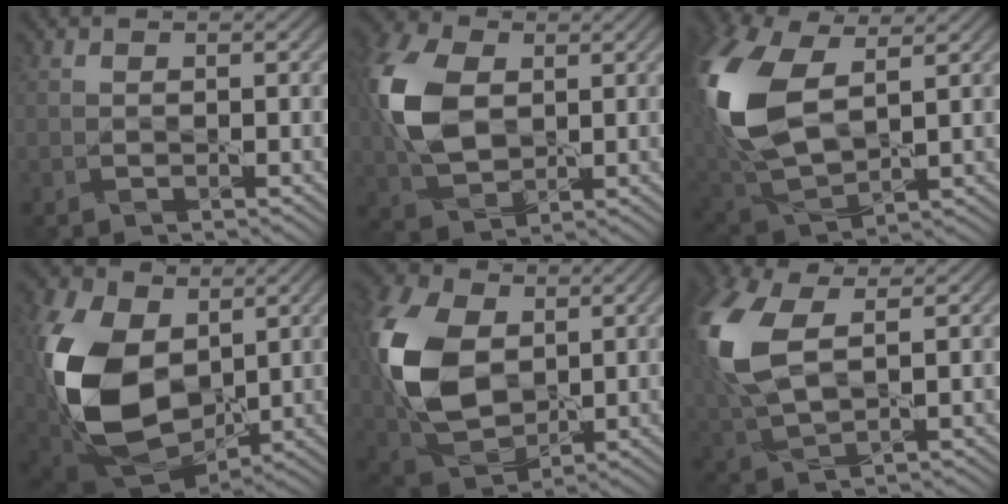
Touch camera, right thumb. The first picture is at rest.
{"total": 11.1, "force": [1.6, 7.3, 8.1], "torque": [-0.228, 0.012, 0.028]}
{"total": 15.1, "force": [3.5, 8.4, 12.0], "torque": [-0.316, 0.003, 0.076]}
{"total": 15.8, "force": [1.3, 10.8, 11.4], "torque": [-0.295, -0.013, 0.027]}
{"total": 13.3, "force": [2.0, 9.0, 9.6], "torque": [-0.253, 0.011, 0.040]}
{"total": 12.5, "force": [3.0, 6.5, 10.3], "torque": [-0.281, 0.006, 0.057]}